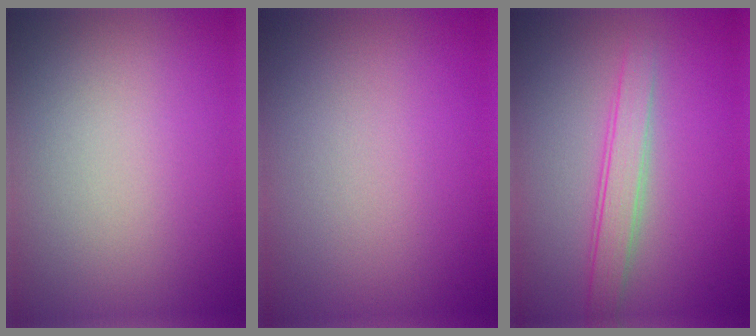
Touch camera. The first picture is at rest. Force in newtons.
{"total": 0.0}
{"total": 2.6, "press": 2.6, "slide": 0.0}